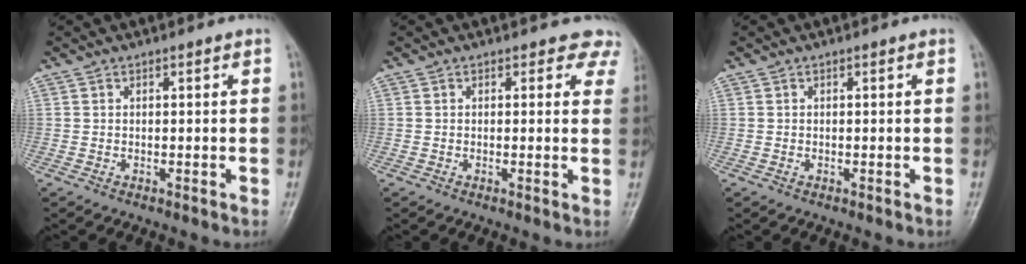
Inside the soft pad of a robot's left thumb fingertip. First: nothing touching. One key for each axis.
{"total": 3.8, "fx": 2.8, "fy": 2.4, "fz": 1.1, "tx": 0.025, "ty": -0.010, "tz": 0.008}
{"total": 0.7, "fx": 0.1, "fy": 0.4, "fz": 0.6, "tx": -0.004, "ty": 0.005, "tz": 0.002}